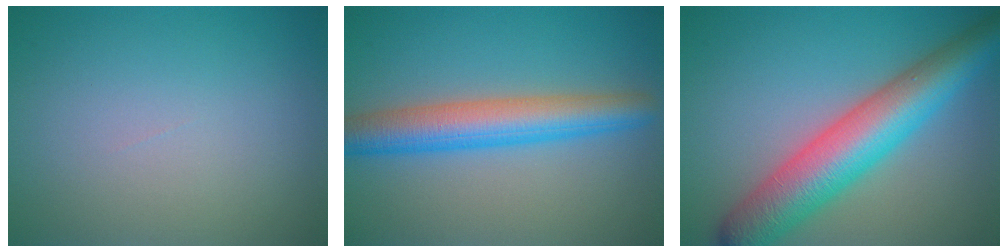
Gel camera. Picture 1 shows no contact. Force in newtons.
{"total": 5.9, "press": 5.9, "slide": 0.3}
{"total": 9.0, "press": 9.0, "slide": 0.2}